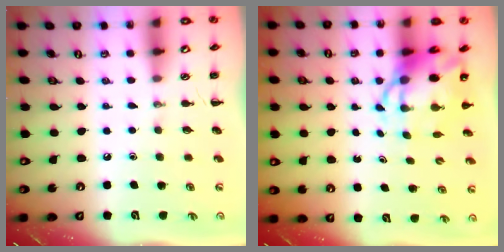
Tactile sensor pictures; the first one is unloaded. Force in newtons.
{"total": 7.5, "press": 7.2, "slide": 2.0}